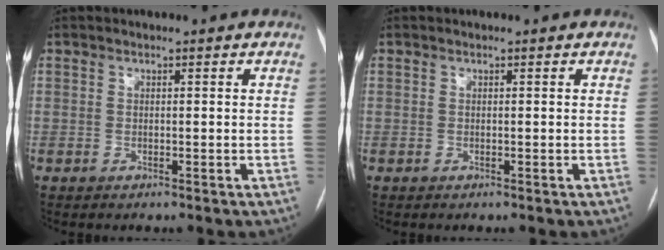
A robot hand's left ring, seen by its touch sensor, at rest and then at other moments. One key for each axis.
{"total": 0.0}